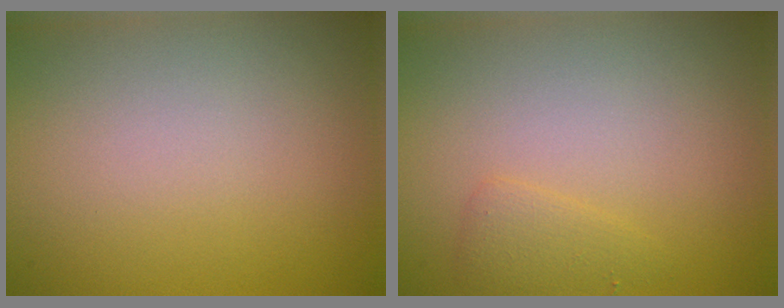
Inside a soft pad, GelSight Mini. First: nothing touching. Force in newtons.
{"total": 1.4, "press": 1.4, "slide": 0.1}